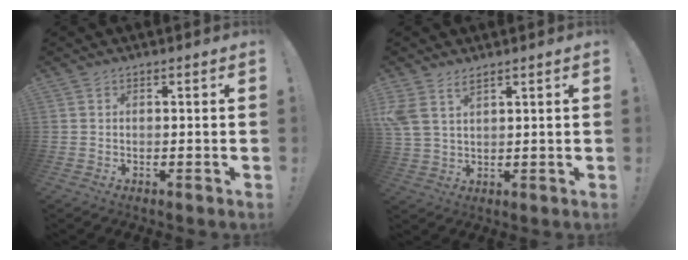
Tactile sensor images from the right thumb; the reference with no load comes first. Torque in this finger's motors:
{"motor_torque": [0.85, 1.03, 0.04, 0.25, 0.06]}